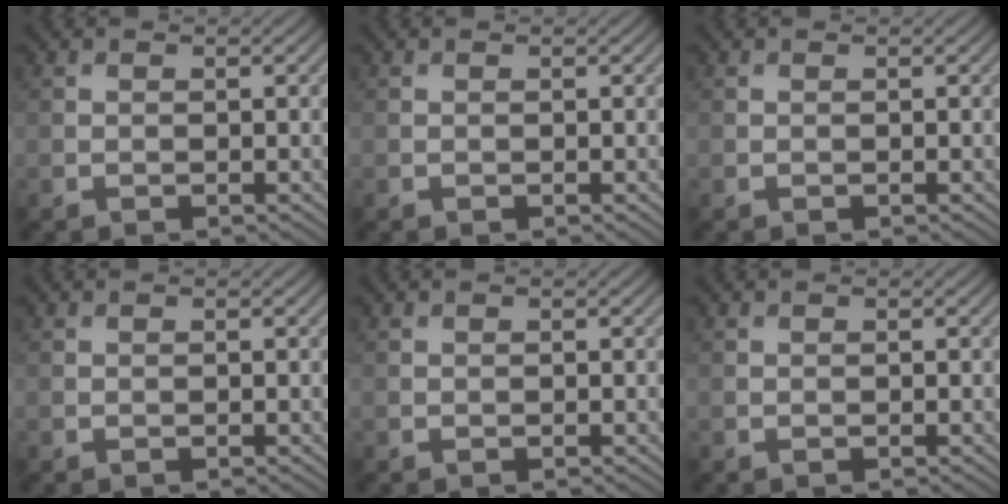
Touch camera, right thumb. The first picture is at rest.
{"total": 0.0}
{"total": 0.0}
{"total": 0.0}
{"total": 0.0}
{"total": 0.0}